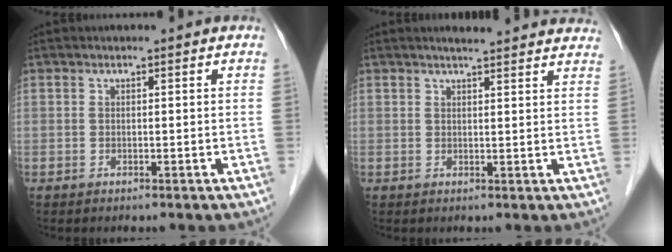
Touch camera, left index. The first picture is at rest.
{"total": 11.3, "force": [10.5, 1.3, 4.1], "torque": [-0.039, 0.013, 0.108]}